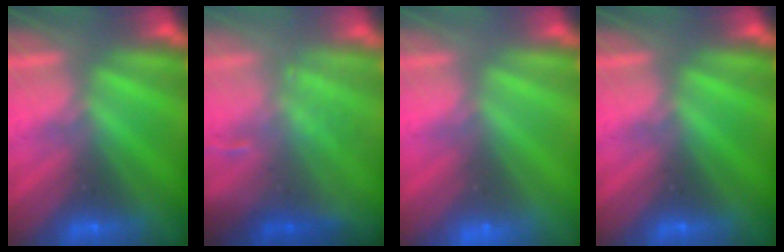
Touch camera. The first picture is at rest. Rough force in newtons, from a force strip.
{"total": 2.7}
{"total": 2.3}
{"total": 0.0}